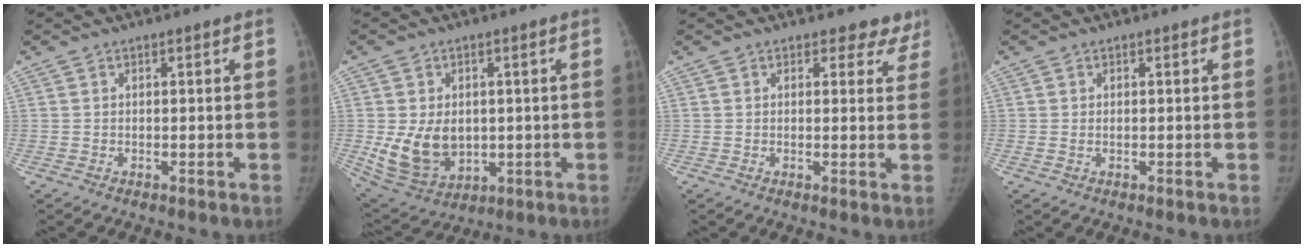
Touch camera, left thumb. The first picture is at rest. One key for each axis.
{"total": 11.6, "fx": -0.4, "fy": 8.5, "fz": 7.8, "tx": -0.117, "ty": -0.013, "tz": 0.017}
{"total": 4.5, "fx": 3.8, "fy": 2.5, "fz": 0.2, "tx": 0.041, "ty": -0.019, "tz": 0.022}
{"total": 0.7, "fx": 0.0, "fy": 0.4, "fz": 0.5, "tx": -0.015, "ty": 0.004, "tz": 0.001}